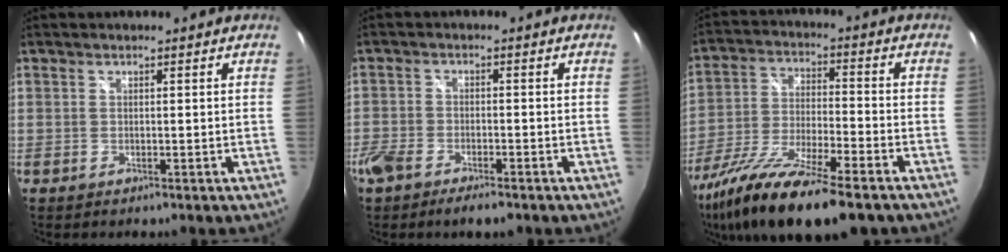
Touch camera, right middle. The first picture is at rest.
{"total": 7.5, "force": [-5.4, 3.0, 4.3], "torque": [-0.115, -0.021, -0.104]}
{"total": 20.2, "force": [-14.3, 4.2, 13.6], "torque": [-0.268, -0.055, -0.257]}